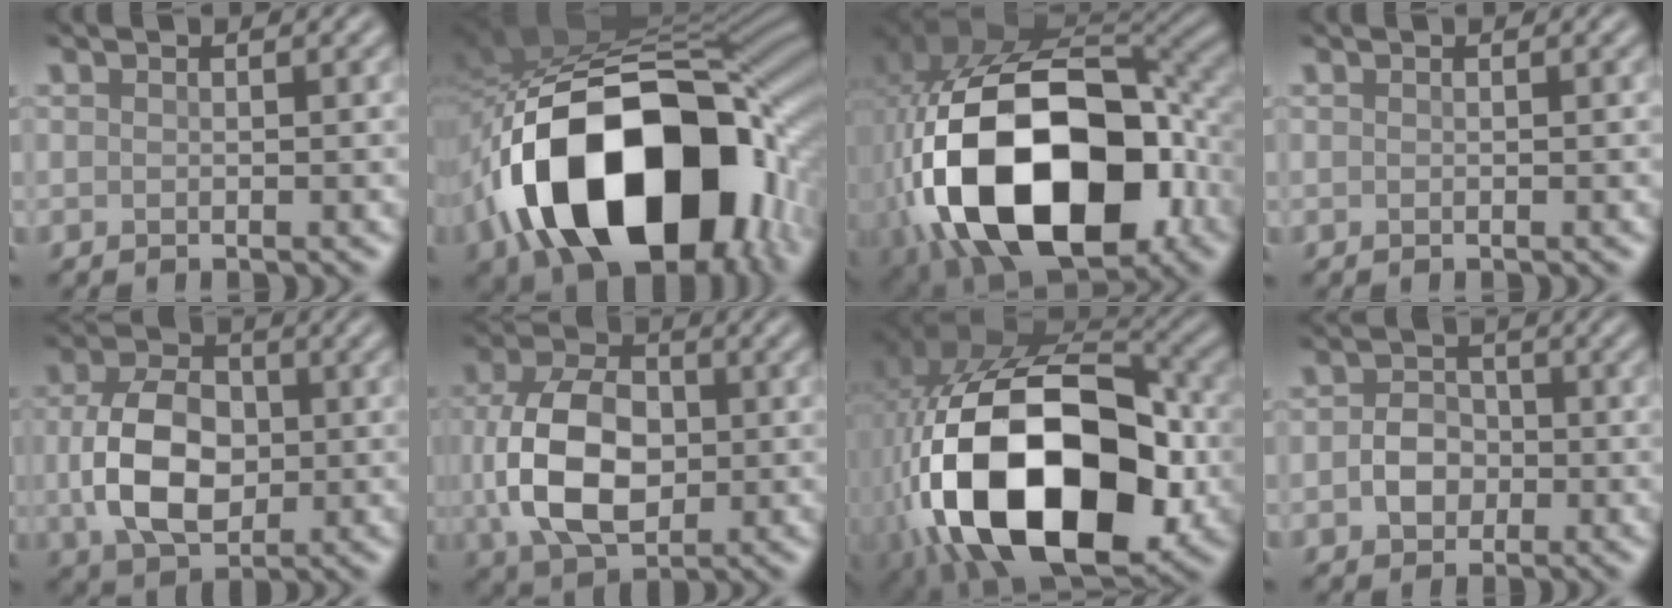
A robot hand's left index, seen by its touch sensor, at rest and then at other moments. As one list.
[{"total": 18.9, "force": [-6.2, 12.2, 13.1], "torque": [-0.217, -0.034, -0.087]}, {"total": 19.8, "force": [-4.9, 12.2, 14.8], "torque": [-0.298, -0.028, -0.059]}, {"total": 0.0}, {"total": 7.7, "force": [-0.2, 5.4, 5.5], "torque": [-0.119, -0.002, -0.004]}, {"total": 9.4, "force": [-0.2, 6.4, 6.9], "torque": [-0.153, -0.002, -0.004]}, {"total": 20.2, "force": [-5.1, 12.2, 15.2], "torque": [-0.307, -0.025, -0.073]}, {"total": 2.8, "force": [-0.6, 2.4, 1.4], "torque": [-0.022, 0.003, -0.017]}]